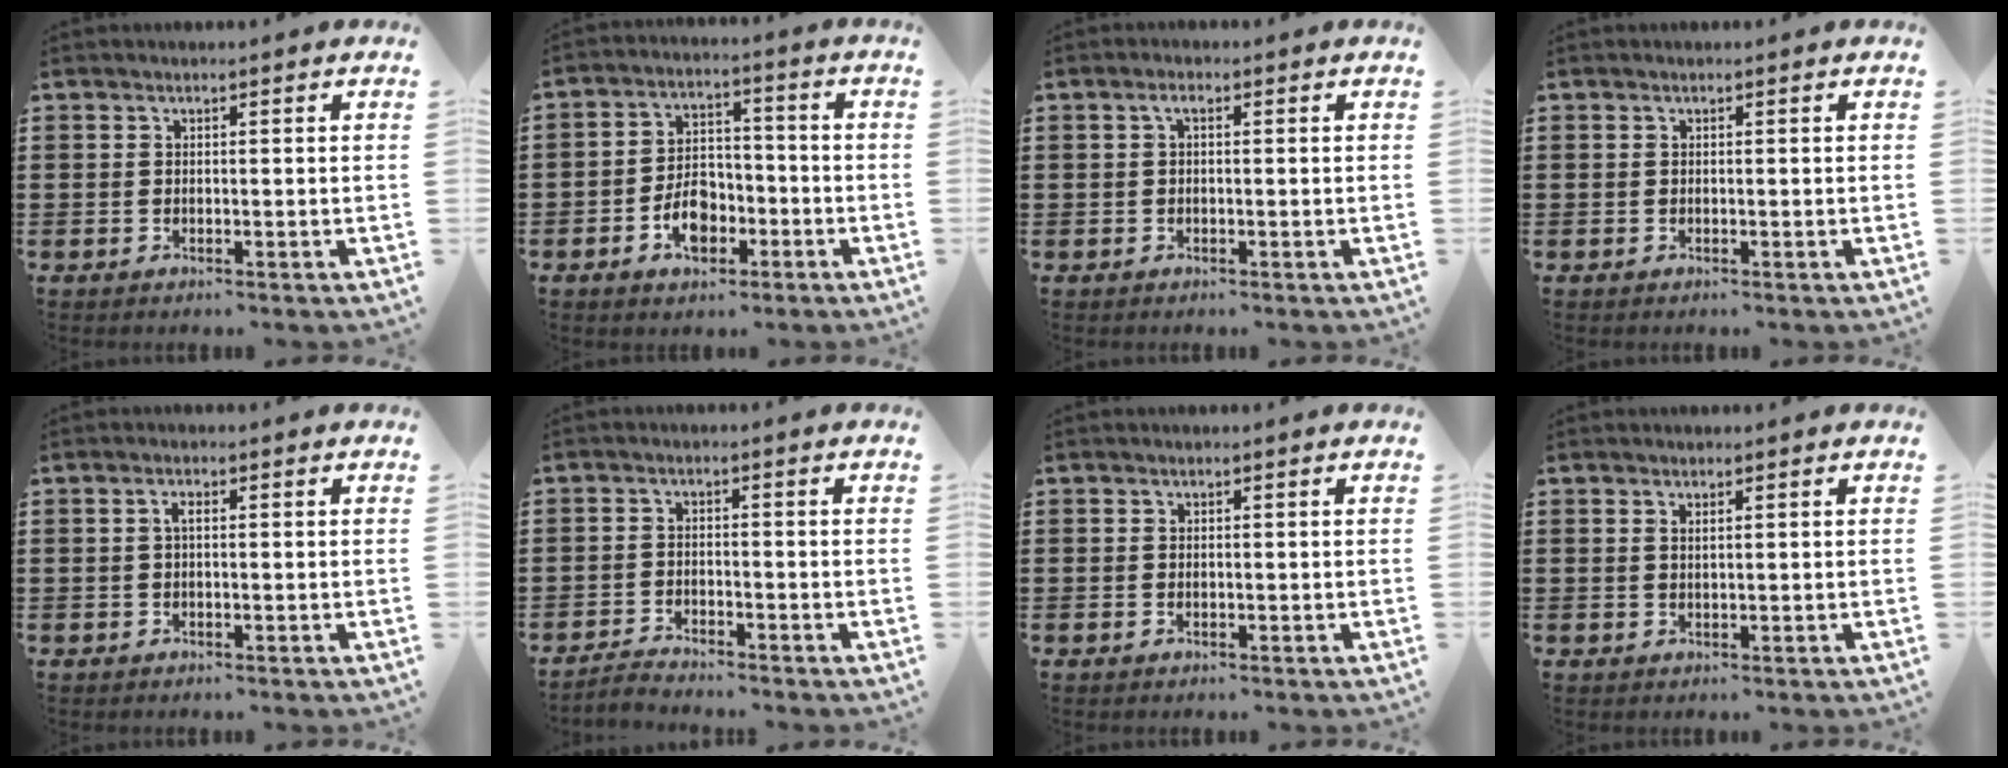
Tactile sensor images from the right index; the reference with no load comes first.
{"total": 6.4, "force": [-2.7, 4.2, 3.9], "torque": [-0.064, 0.001, -0.053]}
{"total": 1.4, "force": [0.0, 0.5, 1.3], "torque": [-0.027, 0.003, -0.001]}
{"total": 0.0}
{"total": 1.4, "force": [0.0, 0.4, 1.3], "torque": [-0.026, 0.002, -0.001]}
{"total": 2.2, "force": [-2.2, 0.0, 0.0], "torque": [-0.007, 0.002, -0.046]}
{"total": 0.0}
{"total": 0.7, "force": [0.4, 0.1, 0.6], "torque": [-0.012, 0.001, 0.007]}